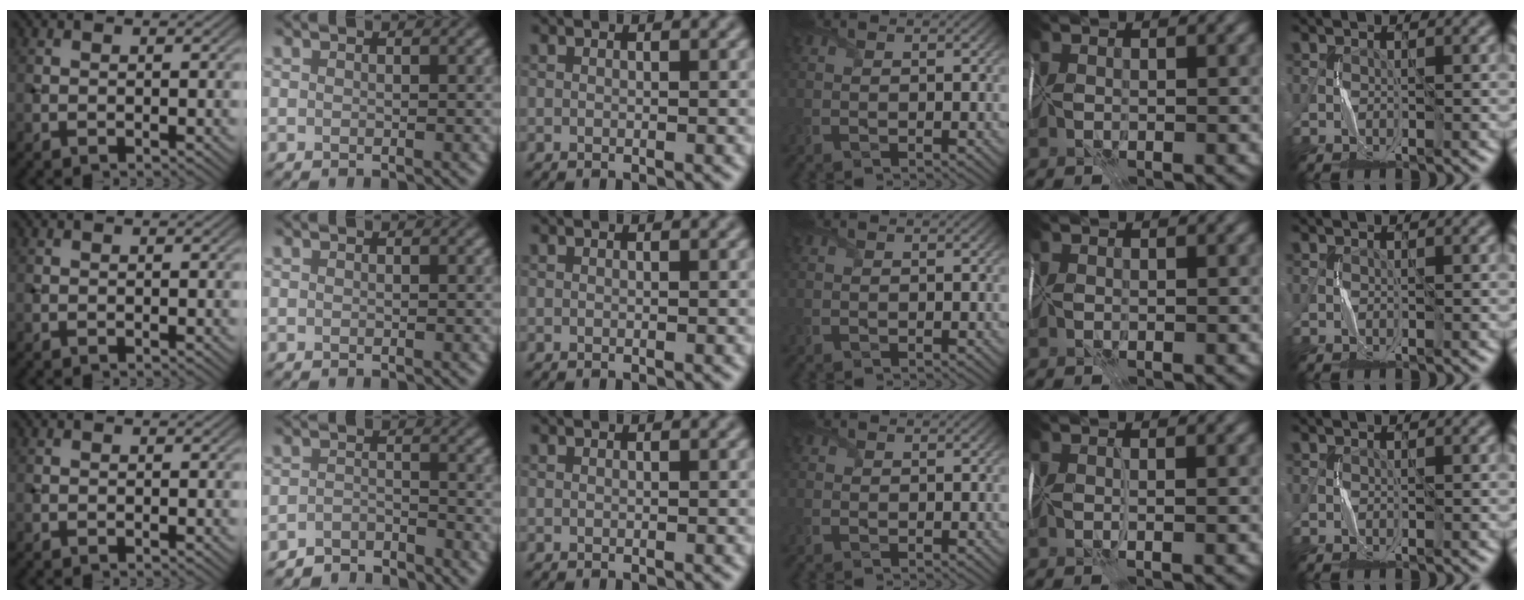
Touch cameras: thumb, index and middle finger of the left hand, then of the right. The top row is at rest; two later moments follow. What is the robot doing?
{"motion": "fold", "object": "wrapping paper"}